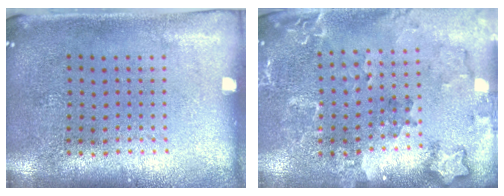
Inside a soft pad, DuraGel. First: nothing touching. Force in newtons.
{"total": 1.8, "press": 1.7, "slide": 0.4}